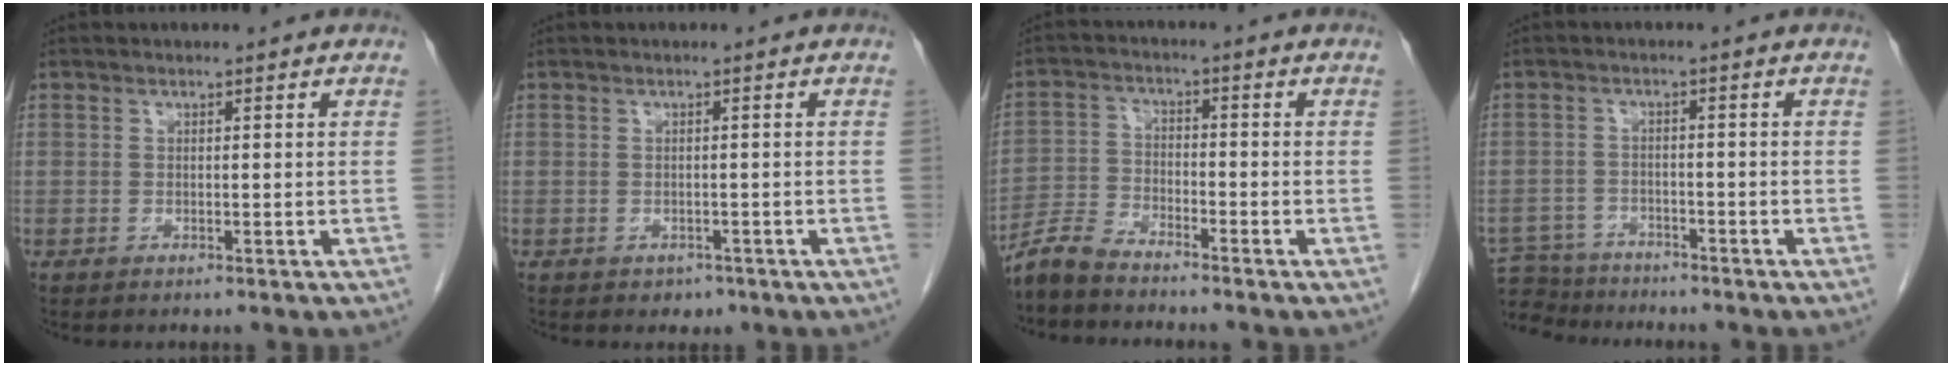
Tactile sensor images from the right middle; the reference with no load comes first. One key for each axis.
{"total": 1.4, "fx": -0.8, "fy": 1.0, "fz": 0.4, "tx": -0.005, "ty": 0.002, "tz": -0.006}
{"total": 4.9, "fx": -4.7, "fy": 0.7, "fz": 1.2, "tx": -0.031, "ty": -0.017, "tz": -0.096}
{"total": 7.3, "fx": -6.9, "fy": 2.2, "fz": 0.4, "tx": -0.012, "ty": 0.000, "tz": -0.120}